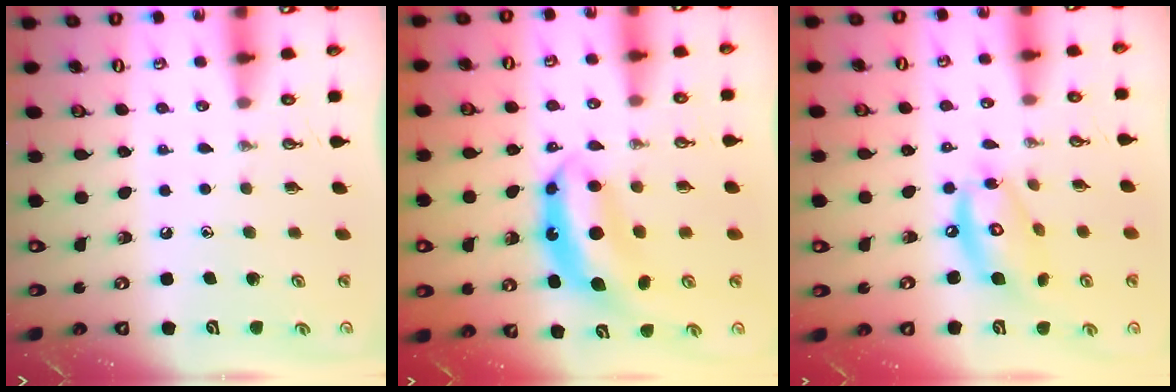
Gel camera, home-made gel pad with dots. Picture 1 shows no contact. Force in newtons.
{"total": 7.6, "press": 7.6, "slide": 0.8}
{"total": 12.9, "press": 12.9, "slide": 1.0}